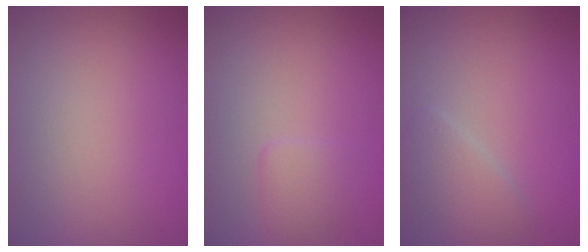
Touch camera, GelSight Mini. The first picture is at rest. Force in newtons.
{"total": 1.4, "press": 1.4, "slide": 0.1}
{"total": 2.4, "press": 2.4, "slide": 0.1}